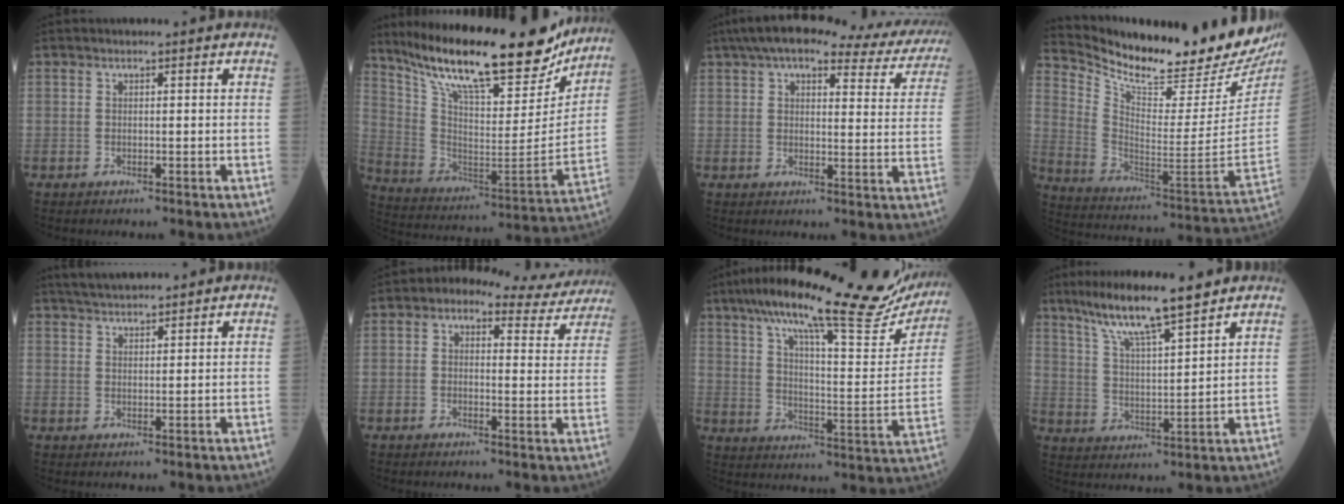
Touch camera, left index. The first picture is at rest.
{"total": 27.7, "force": [22.2, 6.2, 15.3], "torque": [-0.266, -0.017, 0.341]}
{"total": 22.4, "force": [19.3, 5.1, 10.0], "torque": [-0.143, 0.010, 0.225]}
{"total": 25.1, "force": [22.2, 3.3, 11.4], "torque": [-0.212, -0.087, 0.324]}
{"total": 5.3, "force": [4.9, 0.7, 2.0], "torque": [-0.035, 0.028, 0.088]}
{"total": 10.5, "force": [8.6, 4.7, 3.8], "torque": [-0.032, 0.025, 0.080]}
{"total": 29.3, "force": [24.0, 4.2, 16.3], "torque": [-0.260, -0.018, 0.320]}
{"total": 11.0, "force": [8.7, 0.2, 6.8], "torque": [-0.124, 0.008, 0.155]}